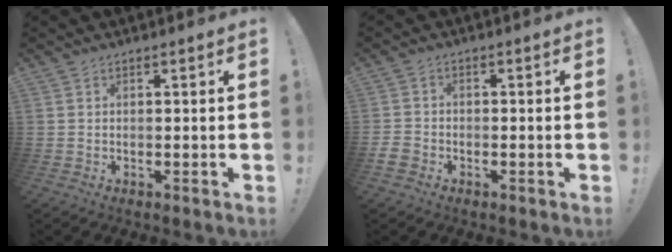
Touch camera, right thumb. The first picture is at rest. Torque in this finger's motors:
{"motor_torque": [0.52, -0.35, -0.09, -0.33, 0.06]}